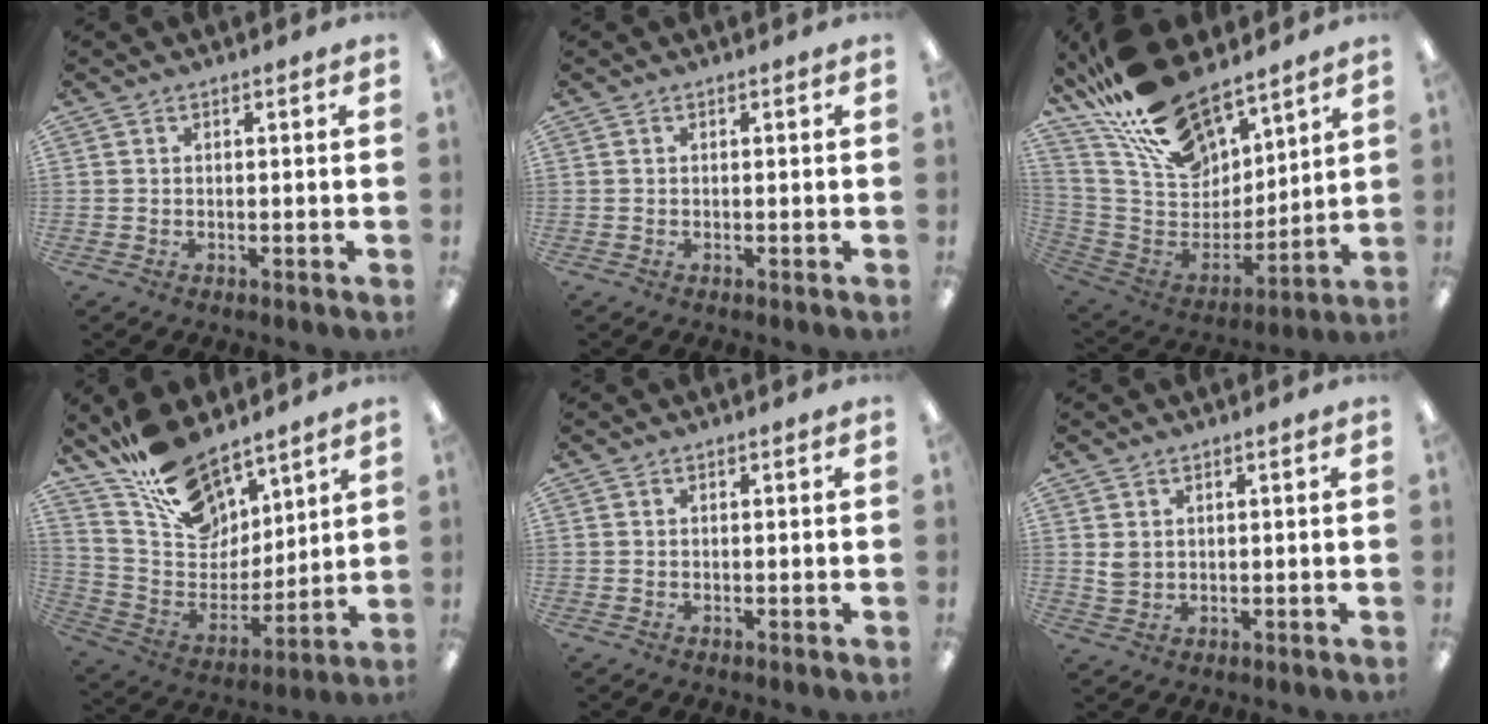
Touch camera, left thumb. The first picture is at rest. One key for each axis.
{"total": 0.0}
{"total": 23.3, "fx": 17.9, "fy": 10.4, "fz": 10.5, "tx": -0.214, "ty": -0.105, "tz": 0.326}
{"total": 17.8, "fx": 13.2, "fy": 9.6, "fz": 6.9, "tx": -0.143, "ty": -0.084, "tz": 0.250}
{"total": 0.0}
{"total": 2.7, "fx": 1.3, "fy": 1.8, "fz": 1.5, "tx": -0.031, "ty": 0.002, "tz": 0.024}